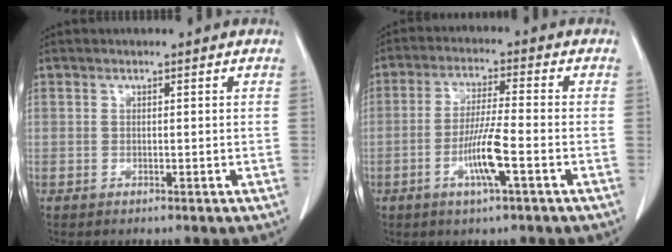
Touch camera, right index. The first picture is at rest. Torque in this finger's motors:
{"motor_torque": [1.19, -0.49, 0.61, 0.09]}